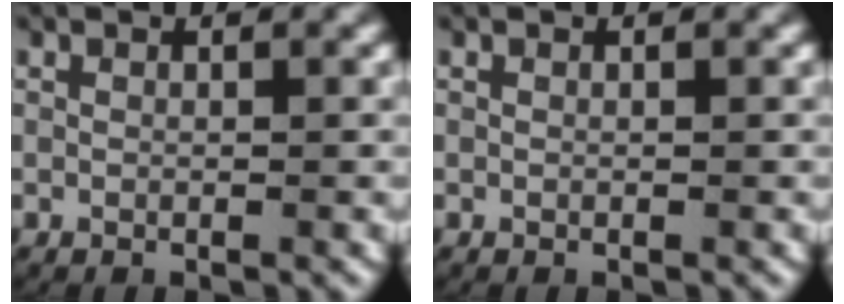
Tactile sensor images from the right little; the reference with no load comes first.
{"total": 0.0}